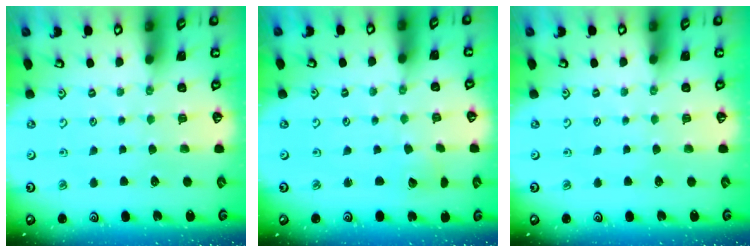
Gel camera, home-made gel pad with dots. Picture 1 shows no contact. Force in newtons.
{"total": 2.5, "press": 2.5, "slide": 0.2}
{"total": 0.0}